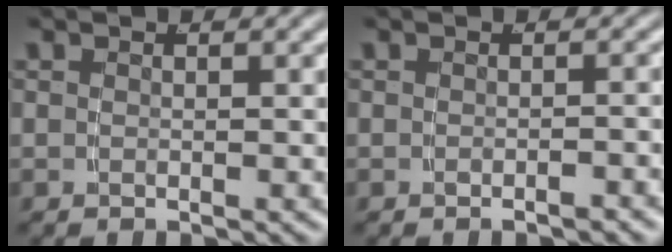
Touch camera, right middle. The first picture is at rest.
{"total": 0.9, "force": [-0.9, -0.1, 0.3], "torque": [-0.002, 0.006, -0.016]}